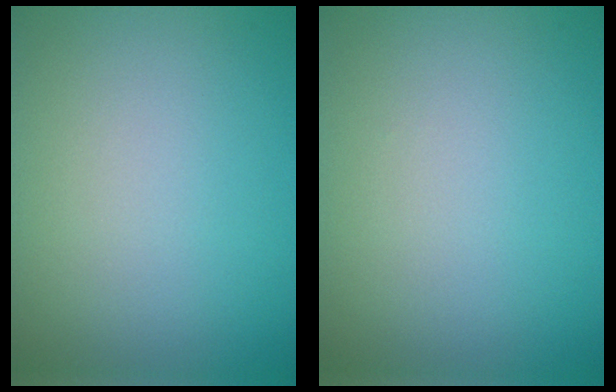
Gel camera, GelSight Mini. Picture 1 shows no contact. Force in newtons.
{"total": 0.0}